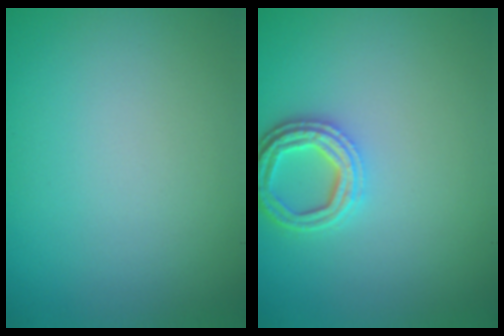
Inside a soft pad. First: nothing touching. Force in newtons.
{"total": 3.2, "press": 2.8, "slide": 1.6}